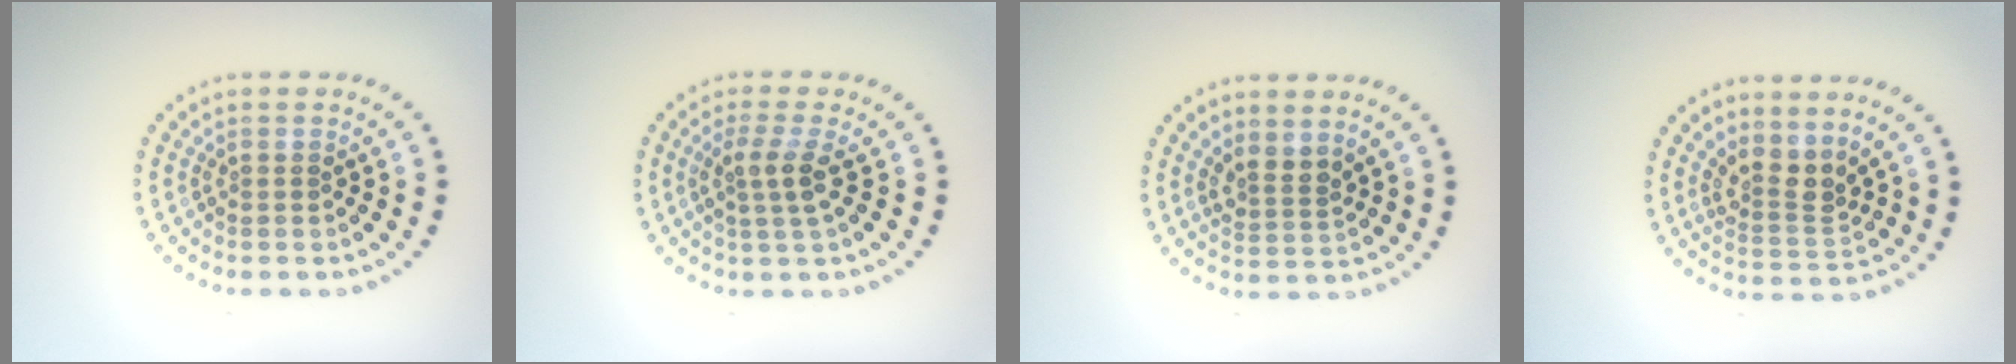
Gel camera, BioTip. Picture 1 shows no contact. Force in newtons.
{"total": 2.5, "press": 2.1, "slide": 1.4}
{"total": 2.1, "press": 1.5, "slide": 1.5}
{"total": 2.9, "press": 2.1, "slide": 2.0}